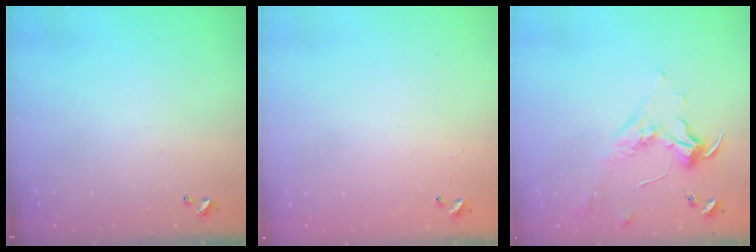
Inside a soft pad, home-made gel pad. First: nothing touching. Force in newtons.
{"total": 7.2, "press": 7.2, "slide": 0.5}
{"total": 1.9, "press": 1.7, "slide": 0.7}